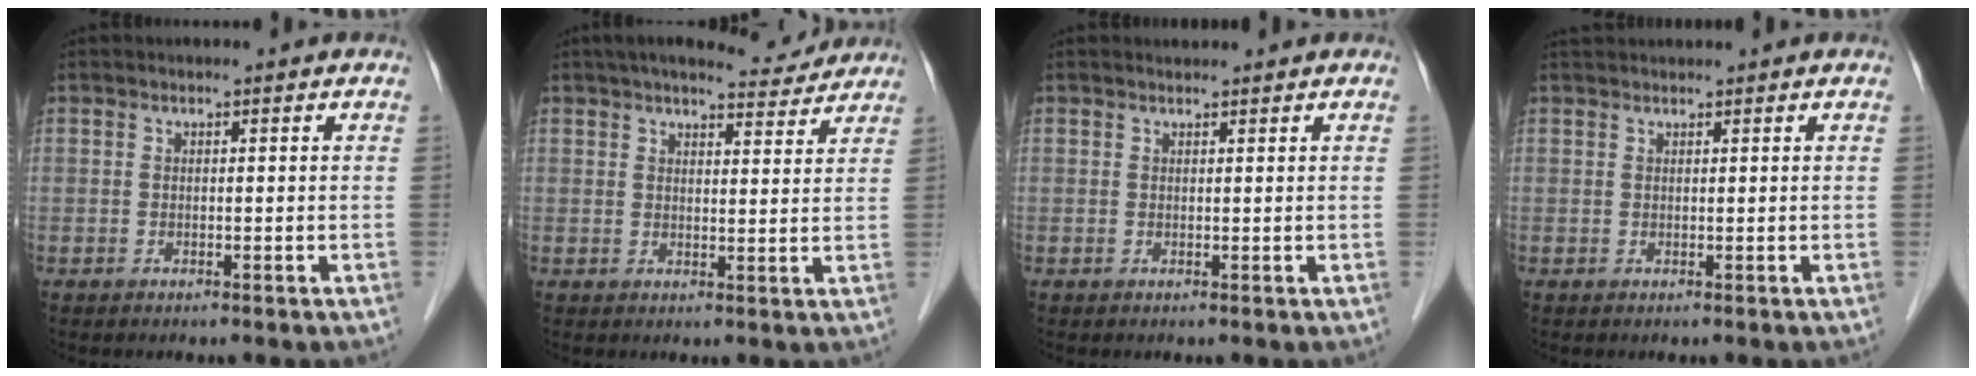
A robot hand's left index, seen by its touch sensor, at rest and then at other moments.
{"total": 8.1, "force": [7.5, 1.5, 2.8], "torque": [-0.041, 0.012, 0.093]}
{"total": 1.4, "force": [1.3, 0.2, 0.3], "torque": [-0.010, 0.014, 0.022]}
{"total": 2.6, "force": [2.5, 0.1, 0.7], "torque": [-0.006, 0.032, 0.045]}